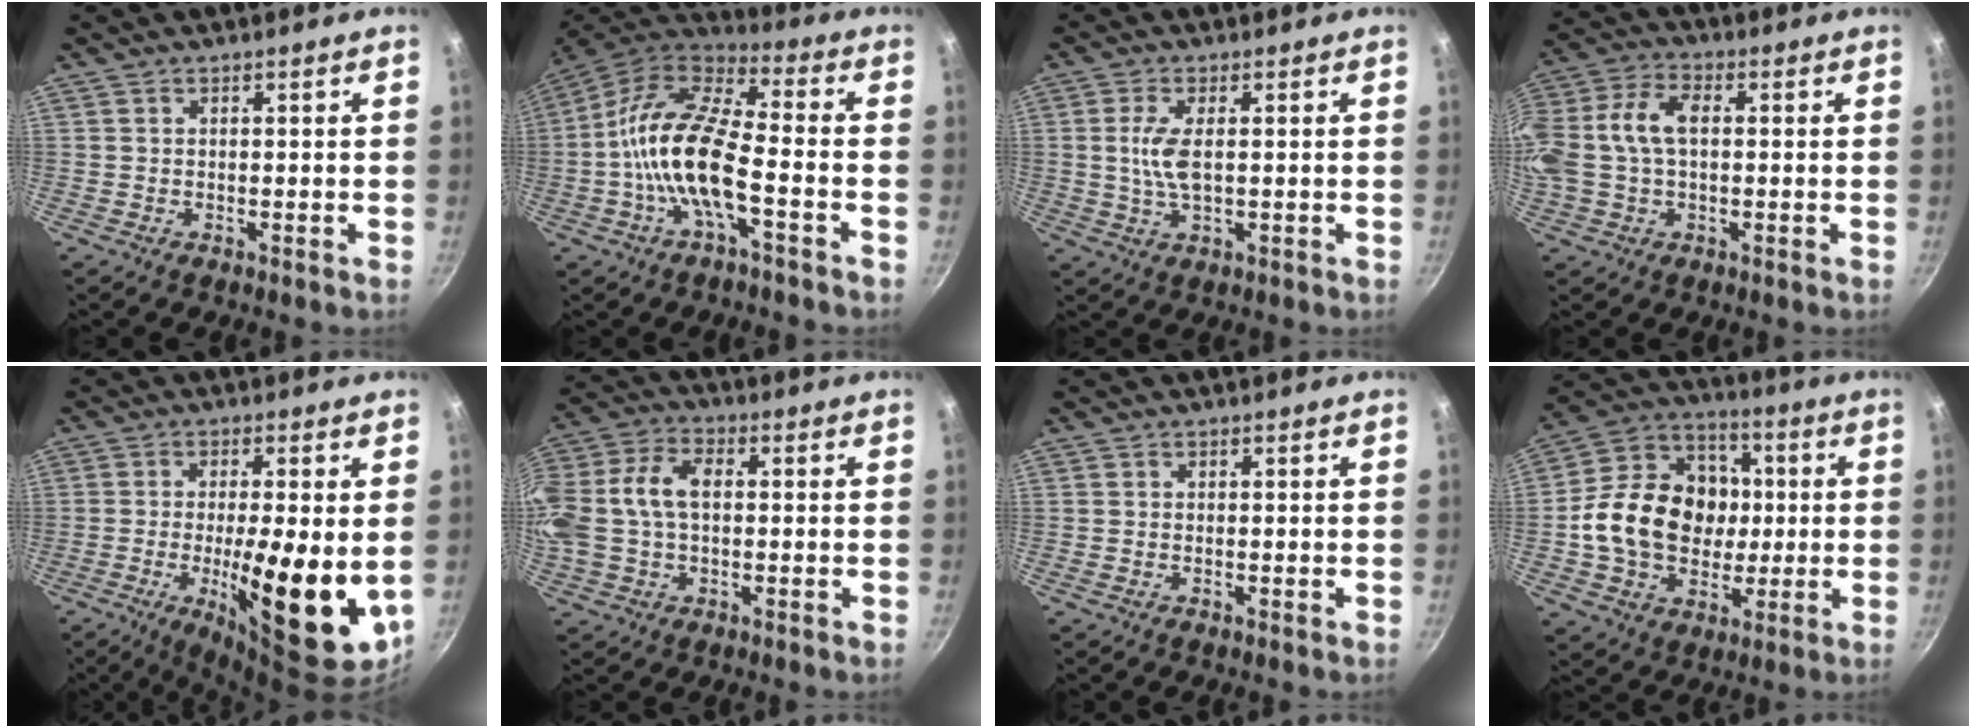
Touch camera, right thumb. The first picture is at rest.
{"total": 16.4, "force": [-3.9, 6.4, 14.6], "torque": [-0.281, 0.044, -0.095]}
{"total": 5.6, "force": [0.5, 2.3, 5.1], "torque": [-0.113, -0.001, 0.012]}
{"total": 13.6, "force": [0.8, 8.5, 10.6], "torque": [-0.223, 0.025, 0.001]}
{"total": 16.5, "force": [-2.1, 4.6, 15.7], "torque": [-0.228, -0.010, -0.028]}
{"total": 14.9, "force": [0.5, 9.7, 11.3], "torque": [-0.238, 0.028, -0.002]}
{"total": 0.0}
{"total": 20.0, "force": [-0.5, 16.0, 12.0], "torque": [-0.169, 0.032, -0.014]}